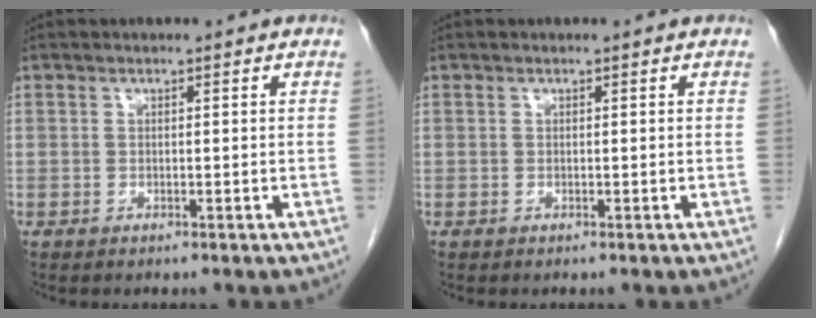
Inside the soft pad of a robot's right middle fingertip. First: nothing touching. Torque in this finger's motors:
{"motor_torque": [0.21, -0.07, 0.00, -0.02]}